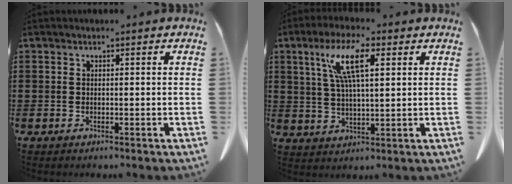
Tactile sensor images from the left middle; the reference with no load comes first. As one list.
[{"total": 9.3, "force": [4.1, 2.6, 8.0], "torque": [-0.166, 0.013, 0.070]}]